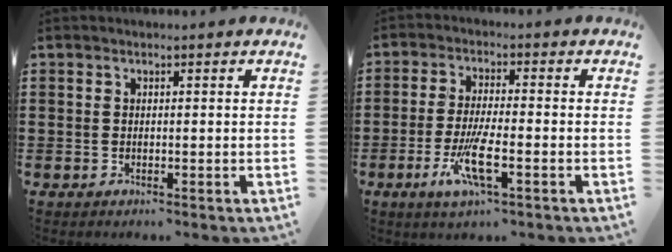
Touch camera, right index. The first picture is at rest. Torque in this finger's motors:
{"motor_torque": [1.96, 0.18, 0.73, 0.16]}